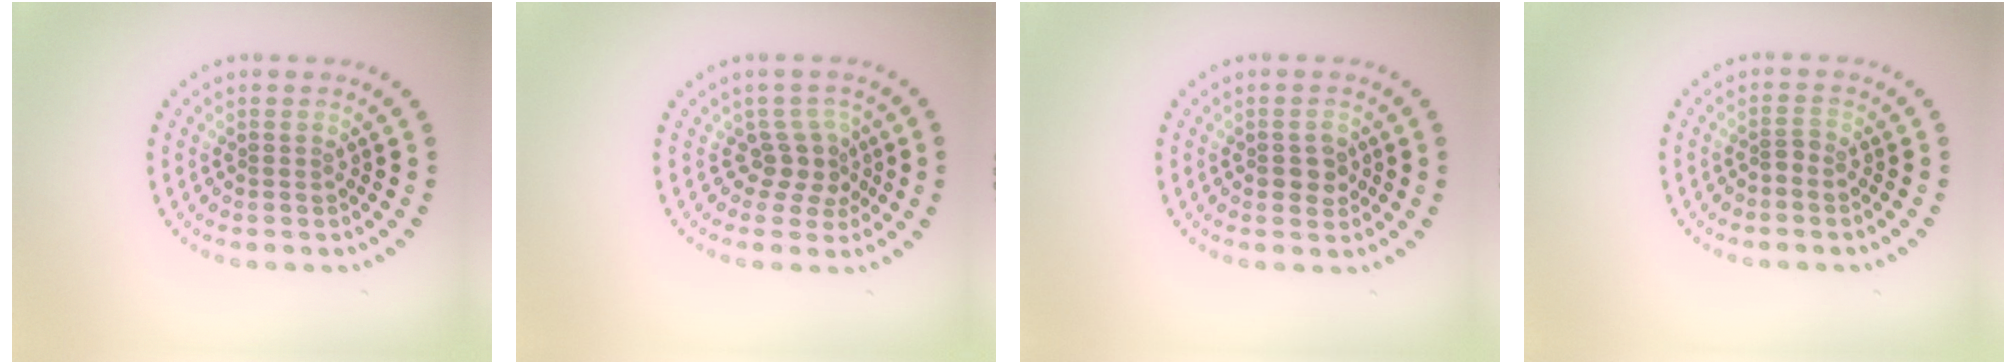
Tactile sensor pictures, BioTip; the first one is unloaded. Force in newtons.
{"total": 2.7, "press": 1.9, "slide": 1.9}
{"total": 1.8, "press": 1.8, "slide": 0.3}
{"total": 0.8, "press": 0.4, "slide": 0.6}